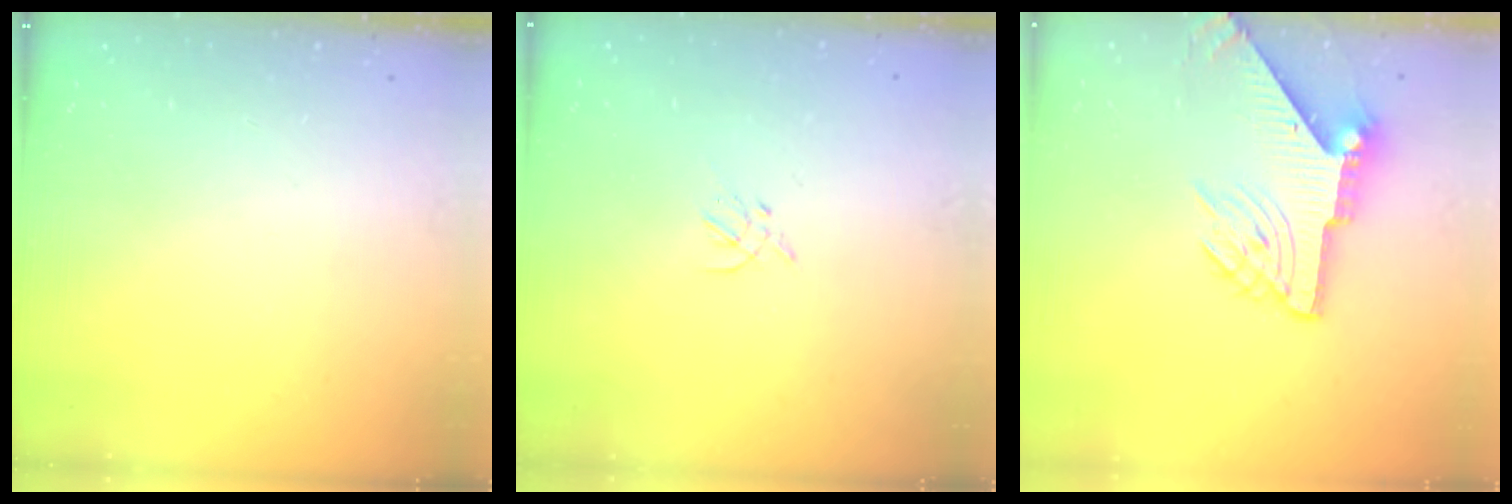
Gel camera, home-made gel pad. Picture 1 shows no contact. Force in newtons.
{"total": 1.4, "press": 1.3, "slide": 0.5}
{"total": 9.8, "press": 9.7, "slide": 0.7}